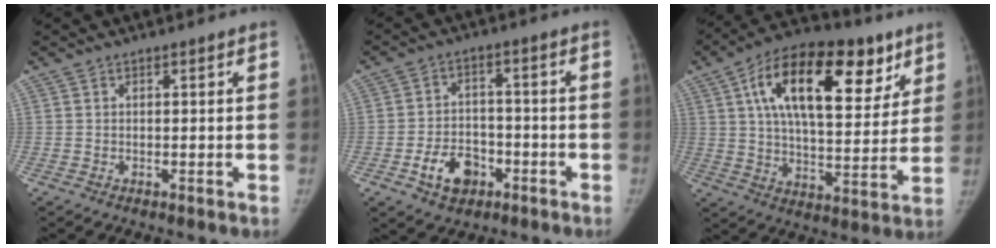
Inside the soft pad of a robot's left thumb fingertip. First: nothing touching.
{"total": 8.3, "force": [-3.8, 5.8, 4.4], "torque": [-0.052, 0.026, -0.061]}
{"total": 24.3, "force": [10.5, 11.9, 18.4], "torque": [-0.262, -0.006, 0.169]}